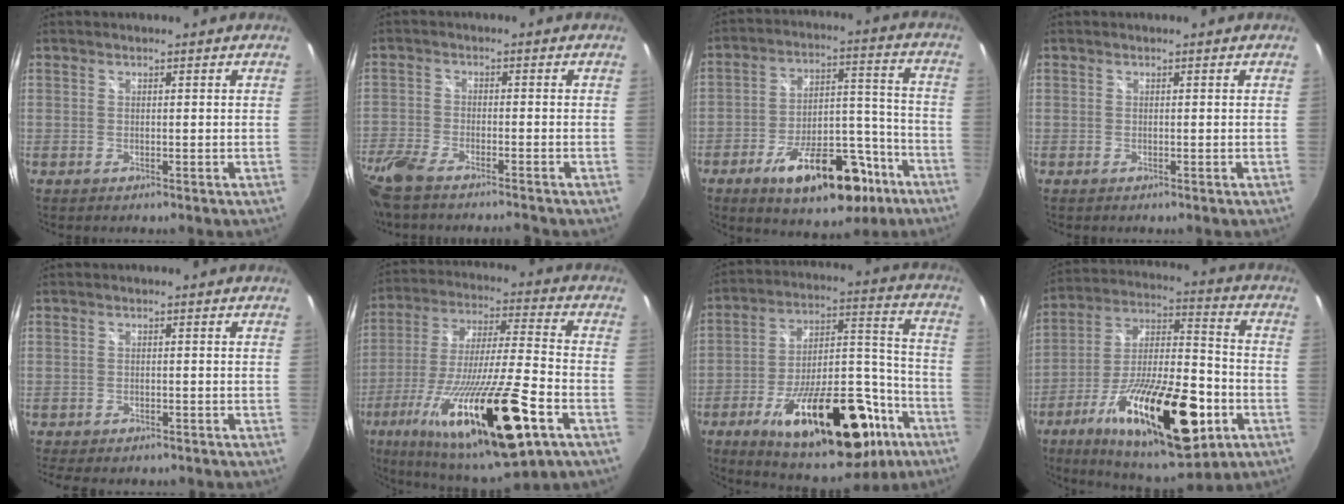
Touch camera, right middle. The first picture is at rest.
{"total": 12.0, "force": [-10.0, 2.7, 6.1], "torque": [-0.166, -0.035, -0.190]}
{"total": 19.4, "force": [-11.8, 8.6, 12.9], "torque": [-0.207, 0.014, -0.166]}
{"total": 0.6, "force": [-0.4, -0.1, 0.4], "torque": [-0.007, 0.000, -0.008]}
{"total": 7.2, "force": [-6.0, 2.4, 3.2], "torque": [-0.071, -0.022, -0.087]}
{"total": 29.1, "force": [-14.1, 5.2, 24.9], "torque": [-0.460, -0.075, -0.240]}
{"total": 29.4, "force": [-15.6, 12.1, 21.8], "torque": [-0.334, 0.017, -0.223]}
{"total": 27.2, "force": [-11.6, 9.5, 22.6], "torque": [-0.386, -0.028, -0.181]}